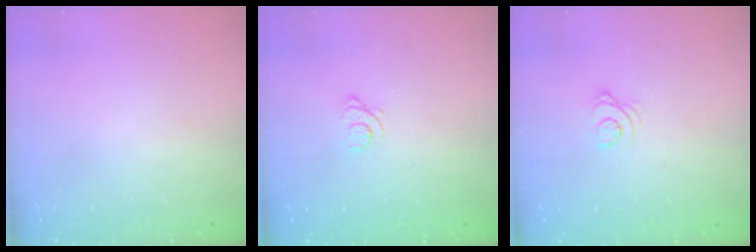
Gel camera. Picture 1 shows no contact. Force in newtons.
{"total": 1.2, "press": 1.2, "slide": 0.1}
{"total": 2.5, "press": 2.5, "slide": 0.2}